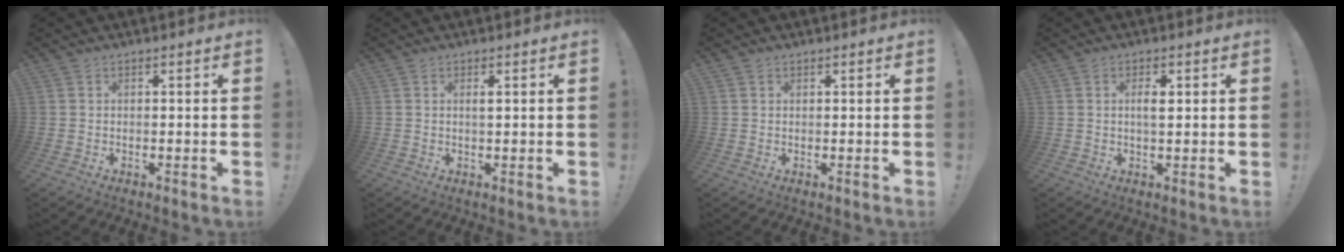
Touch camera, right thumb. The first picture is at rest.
{"total": 1.0, "force": [0.2, 0.0, 1.0], "torque": [-0.009, -0.004, 0.000]}
{"total": 0.7, "force": [0.5, 0.4, 0.1], "torque": [0.001, -0.002, 0.009]}
{"total": 2.9, "force": [0.4, 1.2, 2.6], "torque": [-0.043, 0.001, 0.002]}